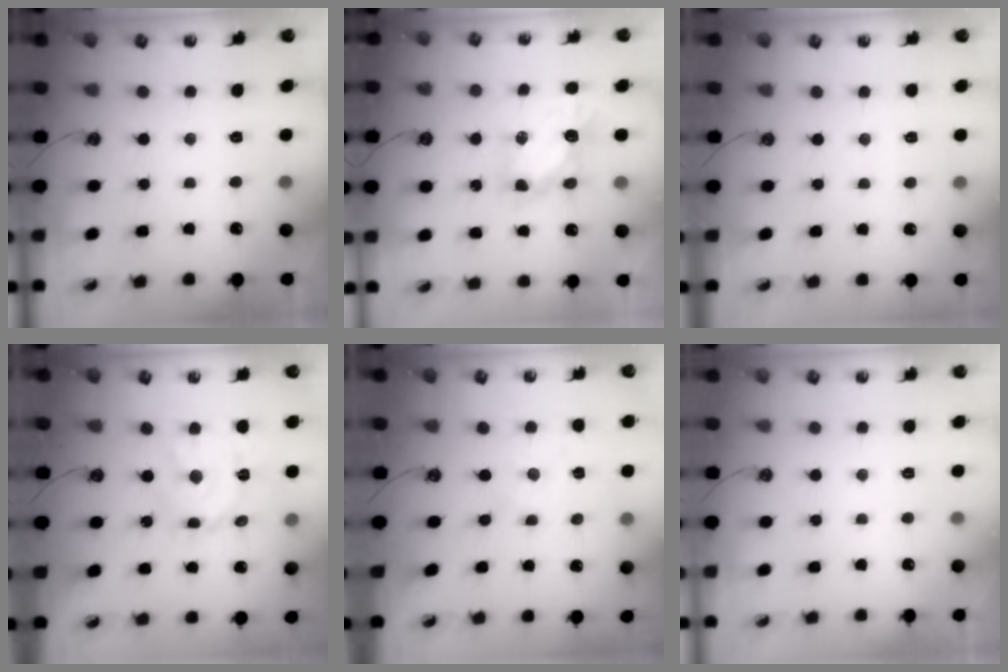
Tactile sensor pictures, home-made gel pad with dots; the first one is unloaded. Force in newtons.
{"total": 7.0, "press": 7.0, "slide": 0.3}
{"total": 2.3, "press": 2.2, "slide": 0.4}
{"total": 12.6, "press": 12.6, "slide": 1.0}
{"total": 0.0}
{"total": 0.0}